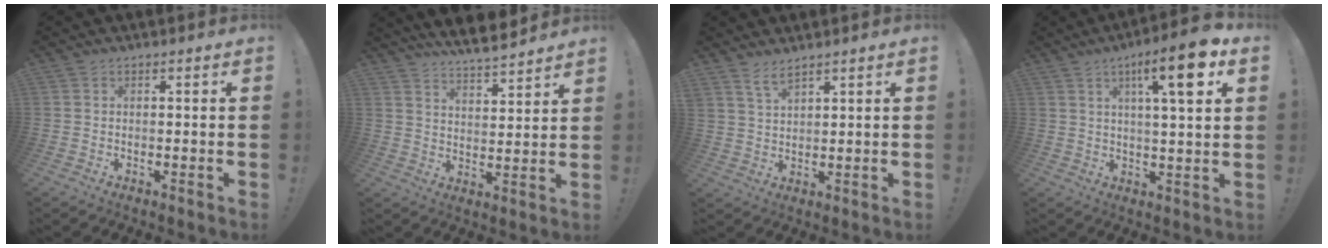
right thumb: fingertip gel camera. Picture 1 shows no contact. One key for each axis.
{"total": 7.8, "fx": 7.2, "fy": 1.1, "fz": 2.8, "tx": -0.046, "ty": -0.063, "tz": 0.128}
{"total": 4.0, "fx": 3.4, "fy": 0.7, "fz": 2.1, "tx": -0.044, "ty": -0.021, "tz": 0.062}
{"total": 12.7, "fx": 5.0, "fy": 2.5, "fz": 11.4, "tx": -0.163, "ty": -0.014, "tz": 0.067}